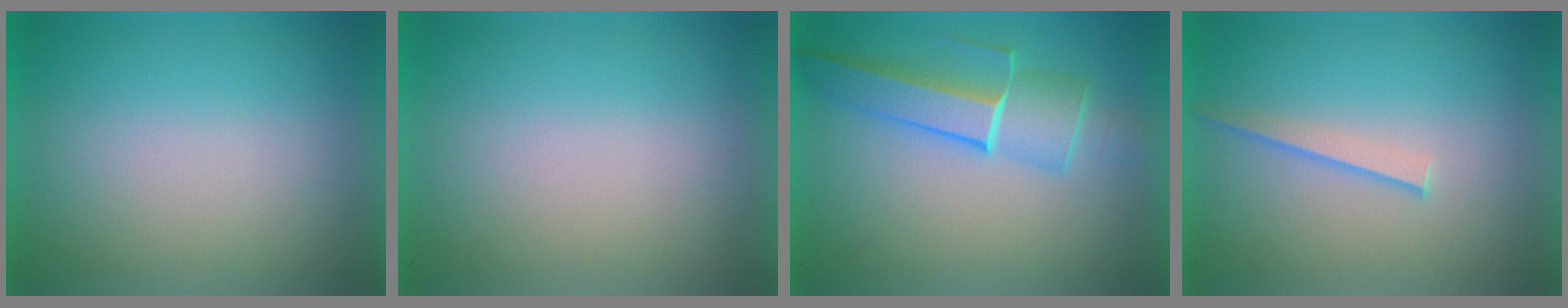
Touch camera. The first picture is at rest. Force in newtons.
{"total": 0.0}
{"total": 5.0}
{"total": 1.1}